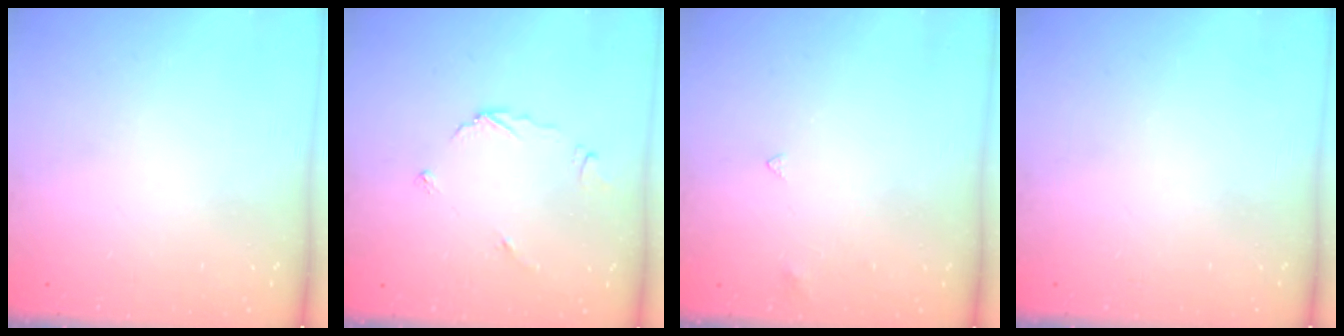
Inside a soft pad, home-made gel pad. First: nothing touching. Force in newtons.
{"total": 3.3, "press": 3.3, "slide": 0.3}
{"total": 2.8, "press": 2.8, "slide": 0.5}
{"total": 0.0}